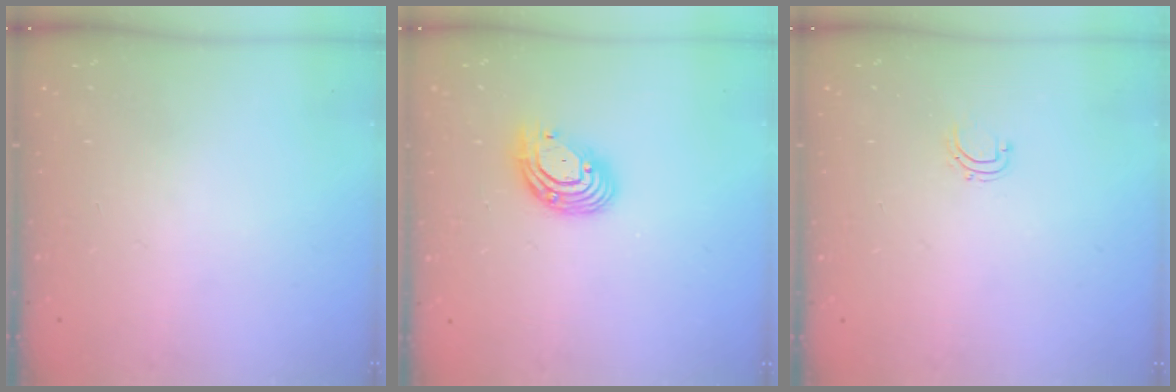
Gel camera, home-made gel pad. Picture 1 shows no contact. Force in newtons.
{"total": 10.3, "press": 10.3, "slide": 1.0}
{"total": 3.8, "press": 3.8, "slide": 0.3}